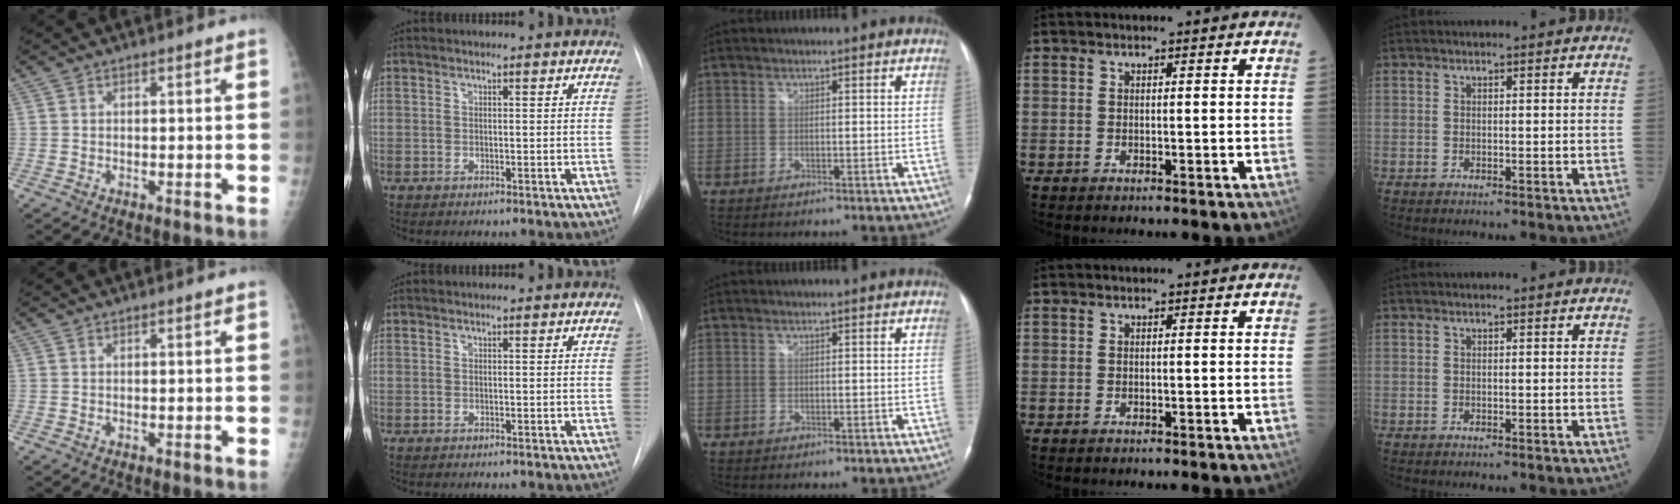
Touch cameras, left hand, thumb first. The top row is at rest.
{}